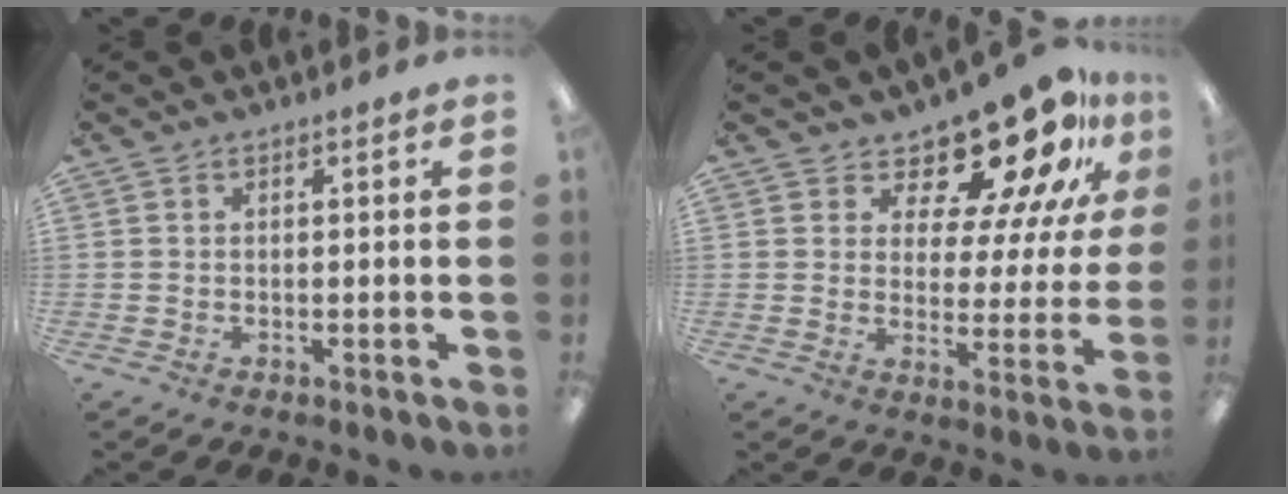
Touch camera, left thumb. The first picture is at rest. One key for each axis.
{"total": 15.2, "fx": 12.3, "fy": 5.1, "fz": 7.4, "tx": -0.118, "ty": -0.099, "tz": 0.206}